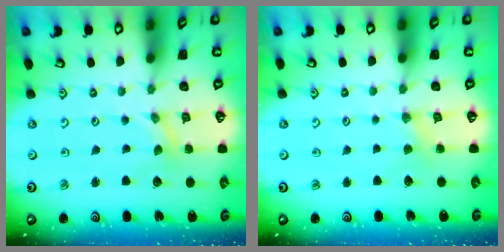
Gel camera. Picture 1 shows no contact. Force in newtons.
{"total": 2.2, "press": 2.2, "slide": 0.4}